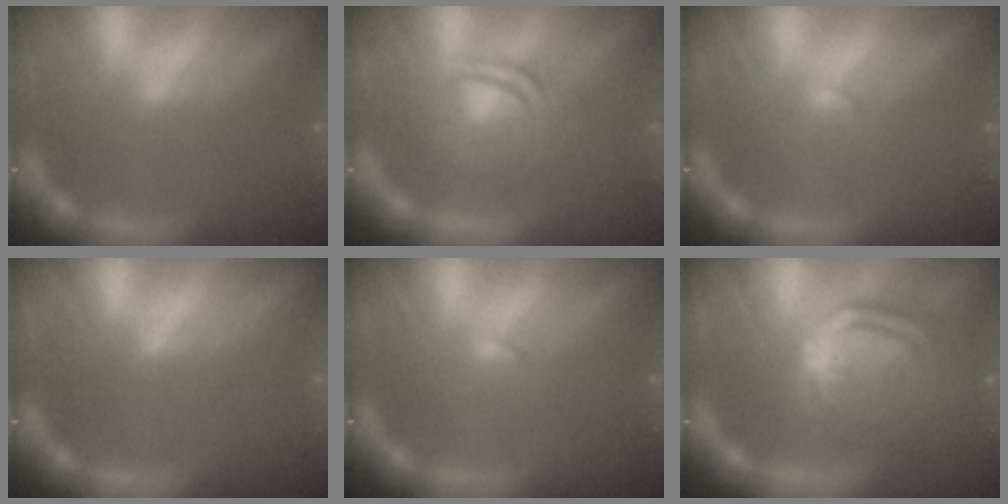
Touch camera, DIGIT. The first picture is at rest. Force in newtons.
{"total": 5.0}
{"total": 1.0}
{"total": 0.0}
{"total": 1.0}
{"total": 9.5}